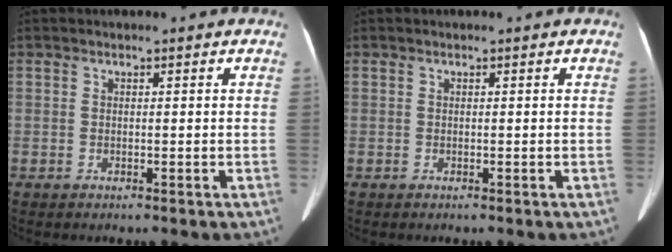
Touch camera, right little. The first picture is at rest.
{"total": 0.0}